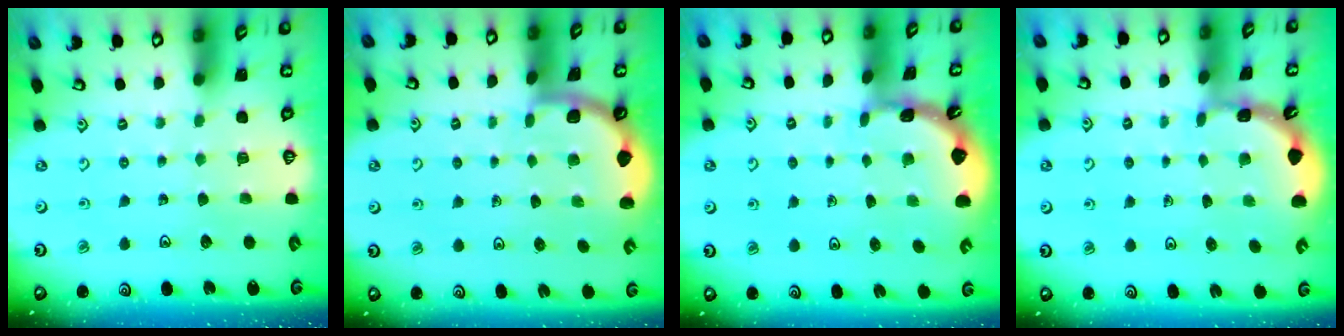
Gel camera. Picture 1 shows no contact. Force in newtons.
{"total": 1.8, "press": 1.8, "slide": 0.2}
{"total": 1.6, "press": 1.6, "slide": 0.2}
{"total": 1.7, "press": 1.7, "slide": 0.1}